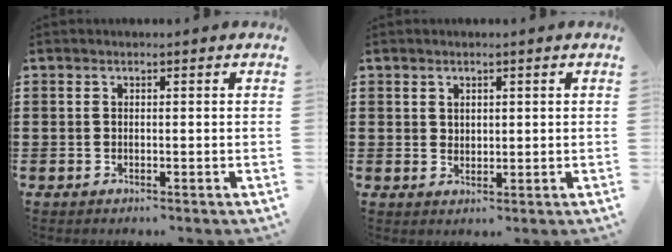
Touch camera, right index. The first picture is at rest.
{"total": 1.4, "force": [1.1, 0.8, 0.2], "torque": [-0.006, 0.003, 0.021]}